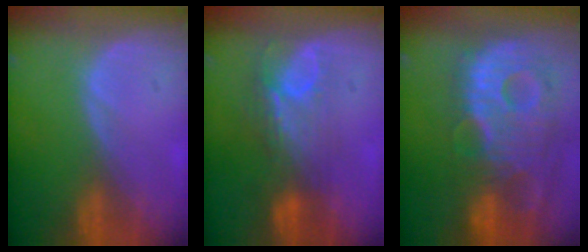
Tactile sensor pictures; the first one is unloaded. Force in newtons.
{"total": 7.5, "press": 6.5, "slide": 3.7}
{"total": 13.7, "press": 11.8, "slide": 6.8}